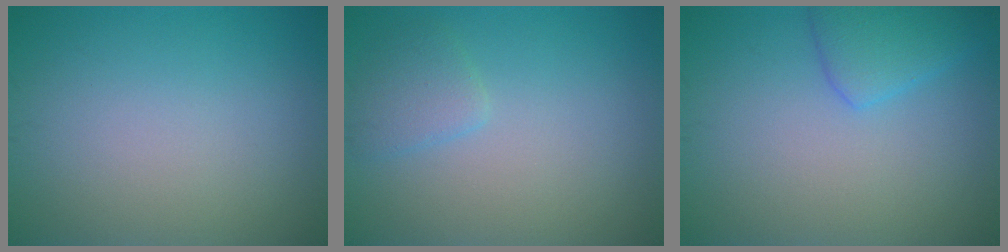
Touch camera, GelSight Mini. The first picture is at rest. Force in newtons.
{"total": 1.8, "press": 1.8, "slide": 0.2}
{"total": 2.8, "press": 2.7, "slide": 0.2}